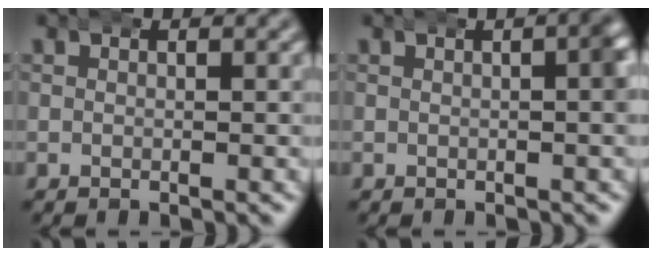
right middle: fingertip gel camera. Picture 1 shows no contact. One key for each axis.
{"total": 3.5, "fx": 0.7, "fy": 1.2, "fz": 3.2, "tx": -0.027, "ty": 0.016, "tz": 0.003}